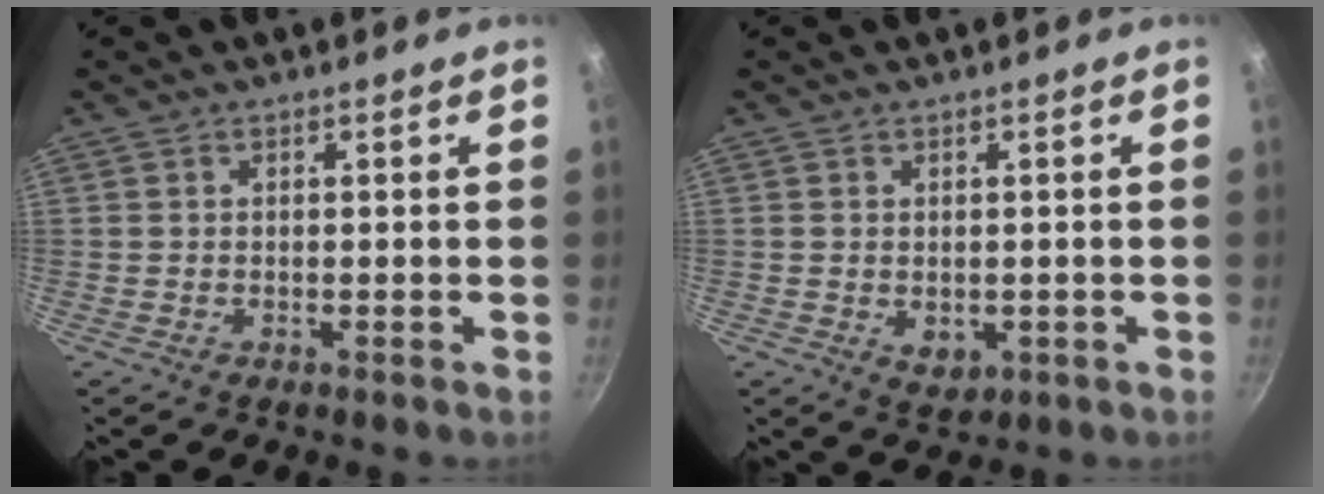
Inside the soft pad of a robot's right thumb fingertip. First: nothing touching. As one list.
[{"total": 3.6, "force": [-0.5, 2.8, 2.3], "torque": [-0.029, -0.006, 0.001]}]